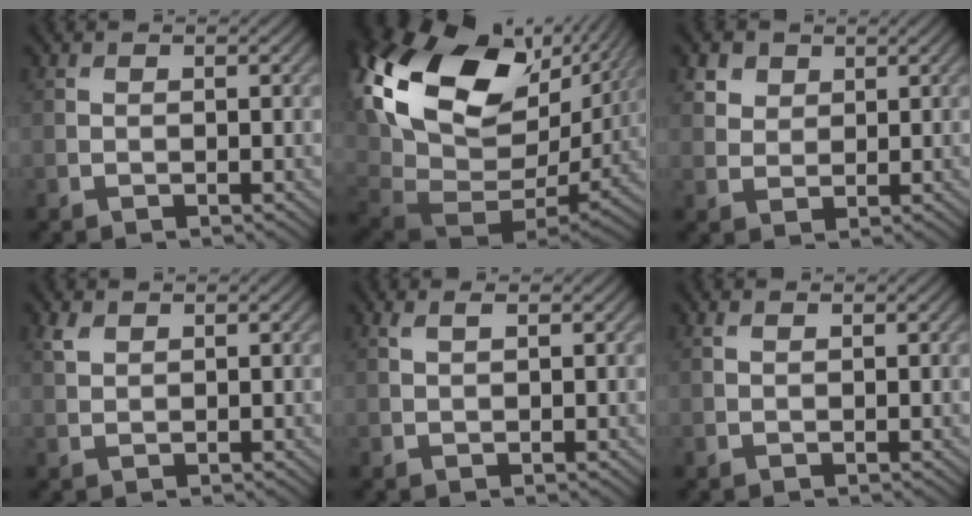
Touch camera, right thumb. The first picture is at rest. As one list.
[{"total": 21.6, "force": [6.6, 13.5, 15.6], "torque": [-0.344, -0.003, 0.151]}, {"total": 3.3, "force": [2.1, 2.3, 1.2], "torque": [-0.036, -0.008, 0.050]}, {"total": 1.5, "force": [1.0, 0.7, 0.8], "torque": [-0.022, 0.001, 0.023]}, {"total": 1.1, "force": [0.7, 0.3, 0.9], "torque": [-0.022, 0.005, 0.014]}, {"total": 0.7, "force": [0.5, 0.3, 0.4], "torque": [-0.011, 0.003, 0.009]}]